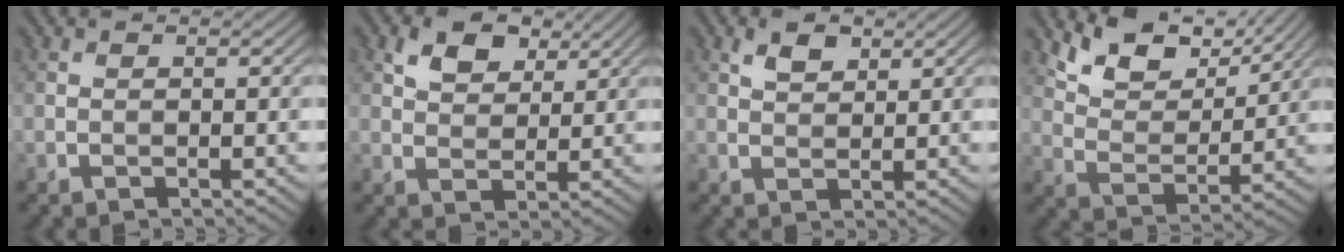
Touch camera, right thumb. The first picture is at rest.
{"total": 5.4, "force": [3.2, 3.2, 3.0], "torque": [-0.061, 0.002, 0.056]}
{"total": 2.7, "force": [1.7, 1.4, 1.7], "torque": [-0.036, 0.003, 0.033]}
{"total": 8.7, "force": [6.3, 3.8, 4.6], "torque": [-0.100, -0.008, 0.116]}